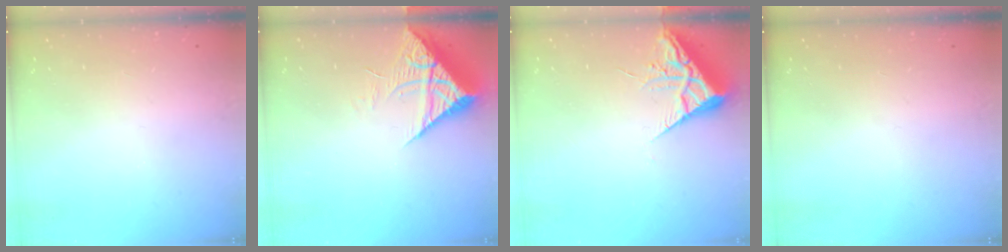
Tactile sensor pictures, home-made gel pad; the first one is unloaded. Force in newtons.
{"total": 7.7, "press": 7.6, "slide": 0.8}
{"total": 7.0, "press": 7.0, "slide": 0.7}
{"total": 0.0}